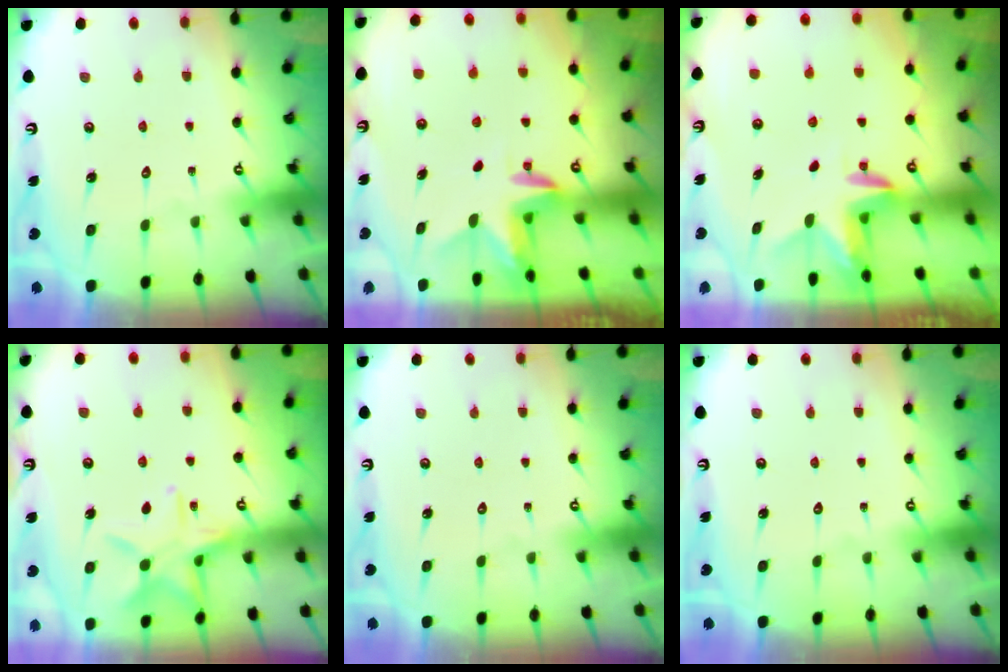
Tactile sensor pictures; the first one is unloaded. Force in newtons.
{"total": 2.9, "press": 2.9, "slide": 0.1}
{"total": 2.9, "press": 2.9, "slide": 0.1}
{"total": 12.1, "press": 12.0, "slide": 0.8}
{"total": 0.0}
{"total": 0.0}